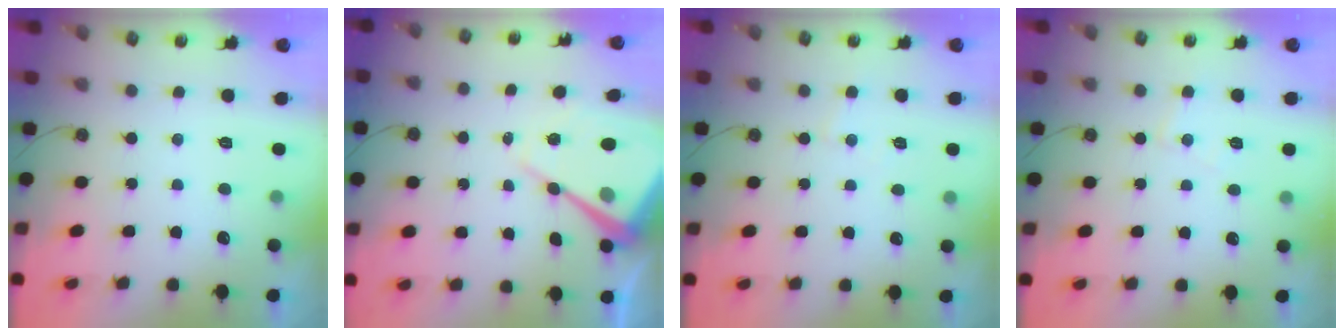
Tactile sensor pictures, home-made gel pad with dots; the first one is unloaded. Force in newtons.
{"total": 14.1, "press": 14.0, "slide": 1.1}
{"total": 3.5, "press": 3.5, "slide": 0.5}
{"total": 5.9, "press": 5.8, "slide": 0.7}